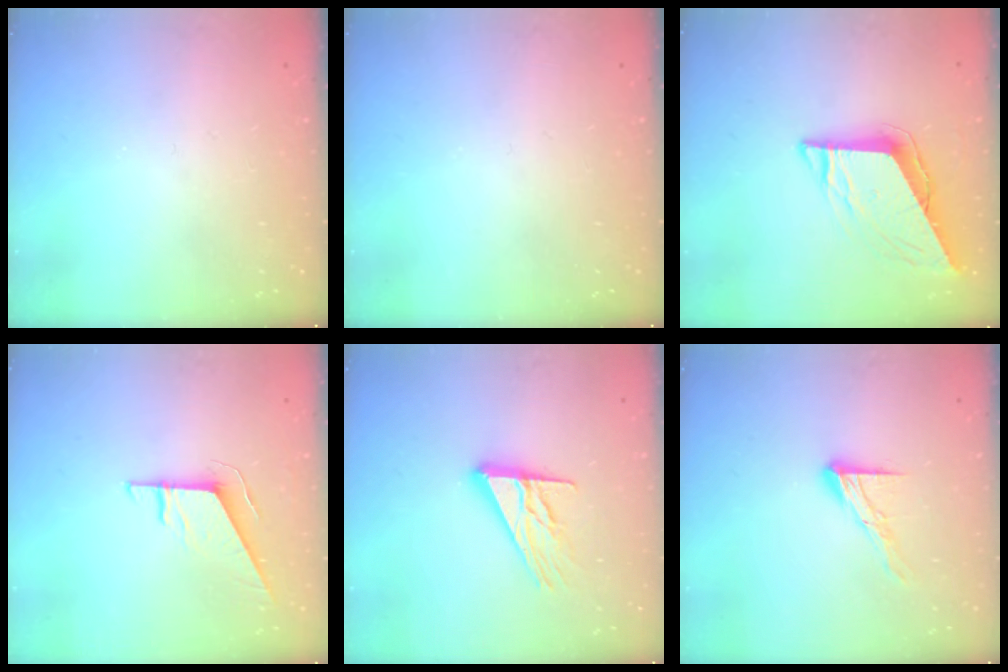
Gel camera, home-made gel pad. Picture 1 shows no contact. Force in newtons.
{"total": 0.0}
{"total": 9.6, "press": 9.6, "slide": 1.0}
{"total": 8.0, "press": 7.9, "slide": 0.3}
{"total": 13.0, "press": 13.0, "slide": 1.0}
{"total": 10.4, "press": 10.3, "slide": 0.9}